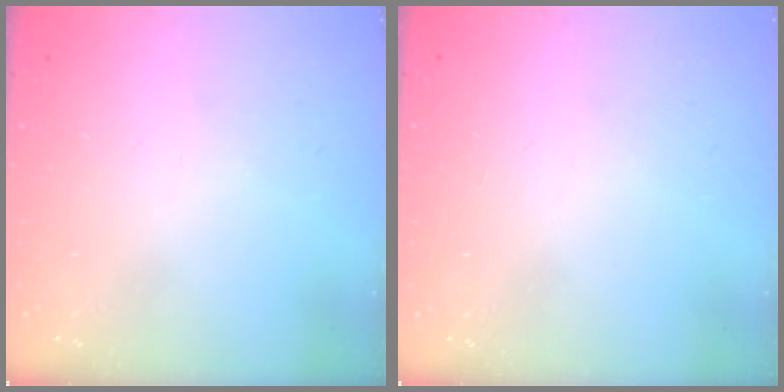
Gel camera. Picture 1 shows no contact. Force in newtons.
{"total": 0.0}